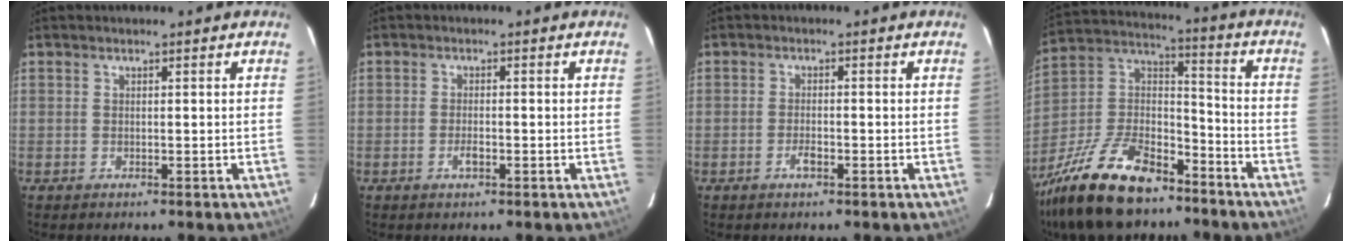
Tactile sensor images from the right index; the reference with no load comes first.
{"total": 2.1, "force": [-1.0, 0.8, 1.6], "torque": [-0.035, 0.000, -0.019]}
{"total": 2.3, "force": [-1.3, 0.9, 1.6], "torque": [-0.037, 0.000, -0.026]}
{"total": 24.1, "force": [-16.5, 11.2, 13.4], "torque": [-0.286, 0.006, -0.279]}